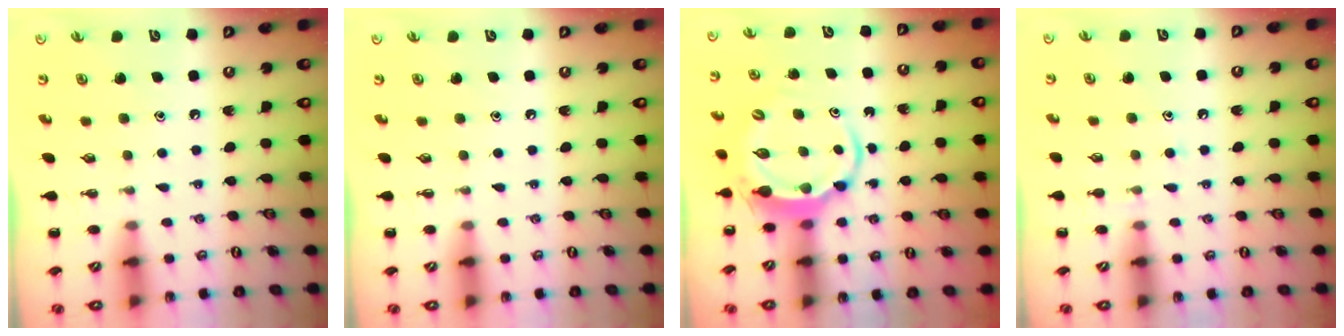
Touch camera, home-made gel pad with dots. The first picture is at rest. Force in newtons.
{"total": 0.0}
{"total": 5.8, "press": 5.8, "slide": 1.0}
{"total": 6.2, "press": 5.9, "slide": 2.0}